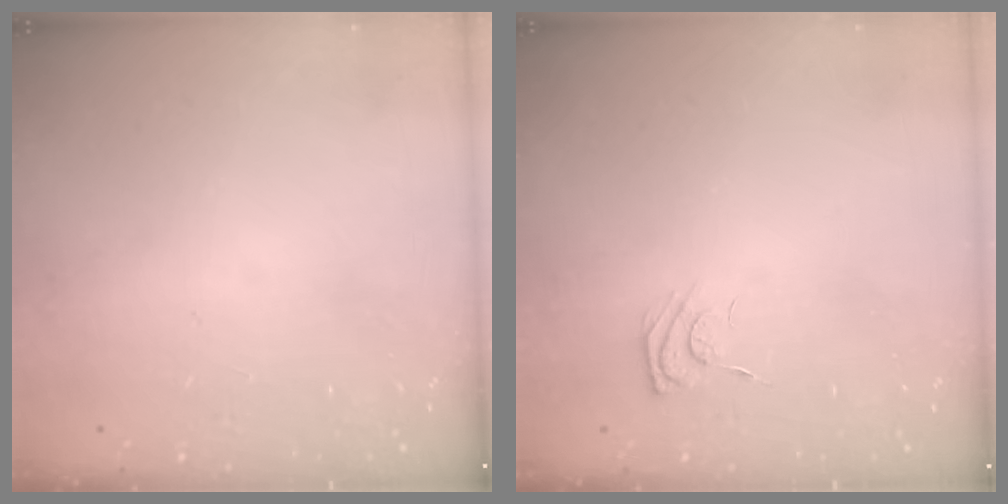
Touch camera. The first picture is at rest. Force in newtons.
{"total": 4.9, "press": 4.7, "slide": 1.1}